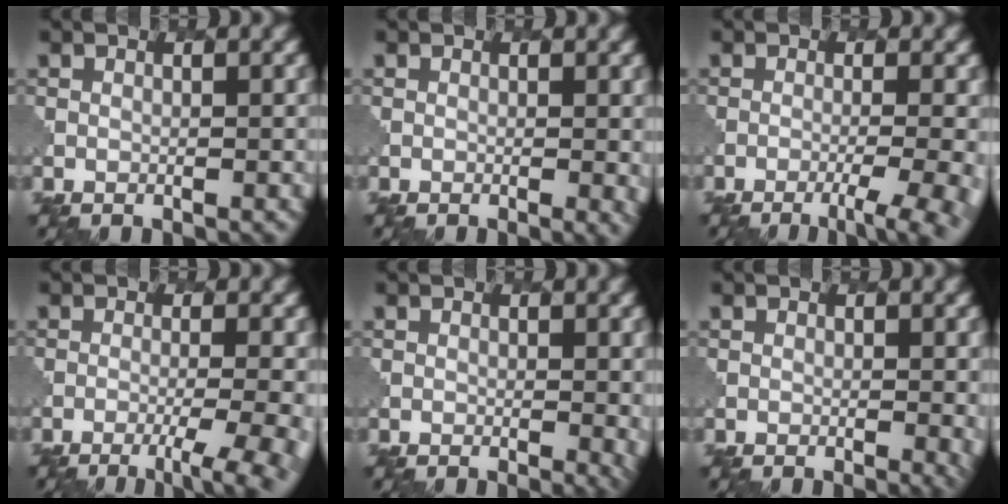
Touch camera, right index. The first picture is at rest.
{"total": 1.7, "force": [-0.1, 0.5, 1.6], "torque": [-0.022, -0.004, 0.001]}
{"total": 5.6, "force": [-2.7, 1.6, 4.6], "torque": [-0.050, 0.000, -0.033]}
{"total": 6.1, "force": [-2.8, 1.9, 5.1], "torque": [-0.059, -0.001, -0.033]}
{"total": 2.4, "force": [0.1, 1.0, 2.2], "torque": [-0.029, -0.005, 0.005]}
{"total": 2.2, "force": [-0.1, 0.8, 2.1], "torque": [-0.028, -0.005, 0.004]}